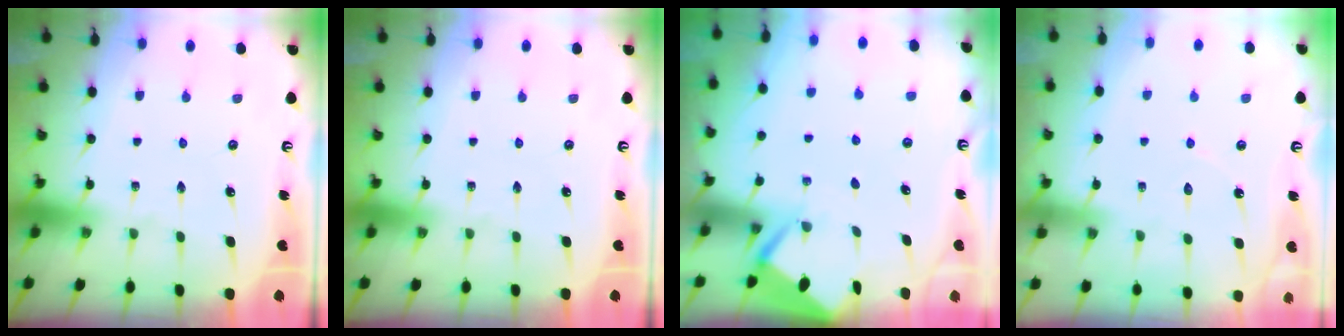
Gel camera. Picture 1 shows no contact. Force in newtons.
{"total": 0.0}
{"total": 2.7, "press": 2.6, "slide": 0.3}
{"total": 5.4, "press": 5.4, "slide": 0.6}